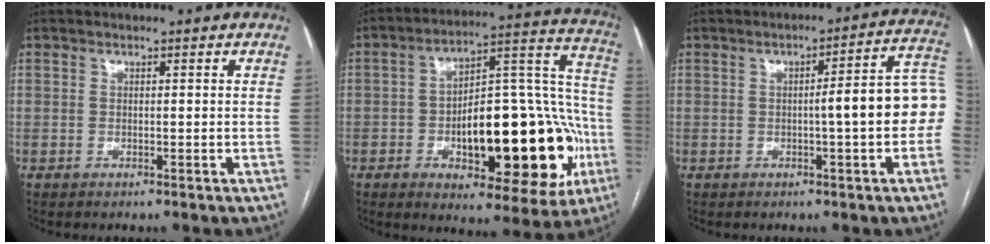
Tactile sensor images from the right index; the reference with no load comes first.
{"total": 26.6, "force": [-7.1, 9.7, 23.7], "torque": [-0.283, 0.037, -0.085]}
{"total": 10.2, "force": [-0.9, 0.6, 10.1], "torque": [-0.118, 0.030, -0.019]}